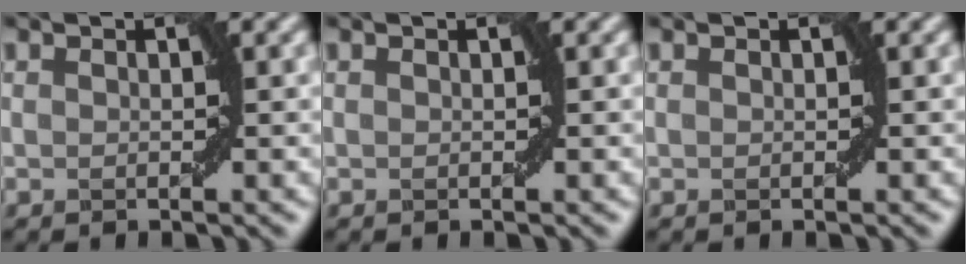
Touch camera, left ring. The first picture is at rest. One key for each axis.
{"total": 0.0}
{"total": 0.0}